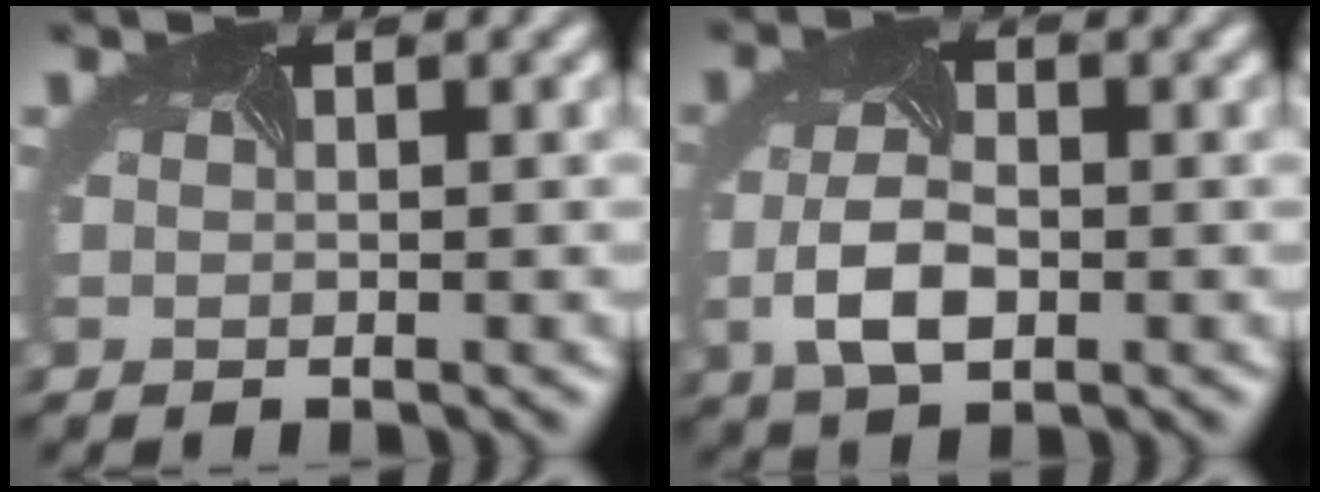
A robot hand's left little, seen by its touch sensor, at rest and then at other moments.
{"total": 4.2, "force": [-0.9, 2.3, 3.4], "torque": [-0.082, -0.008, -0.018]}